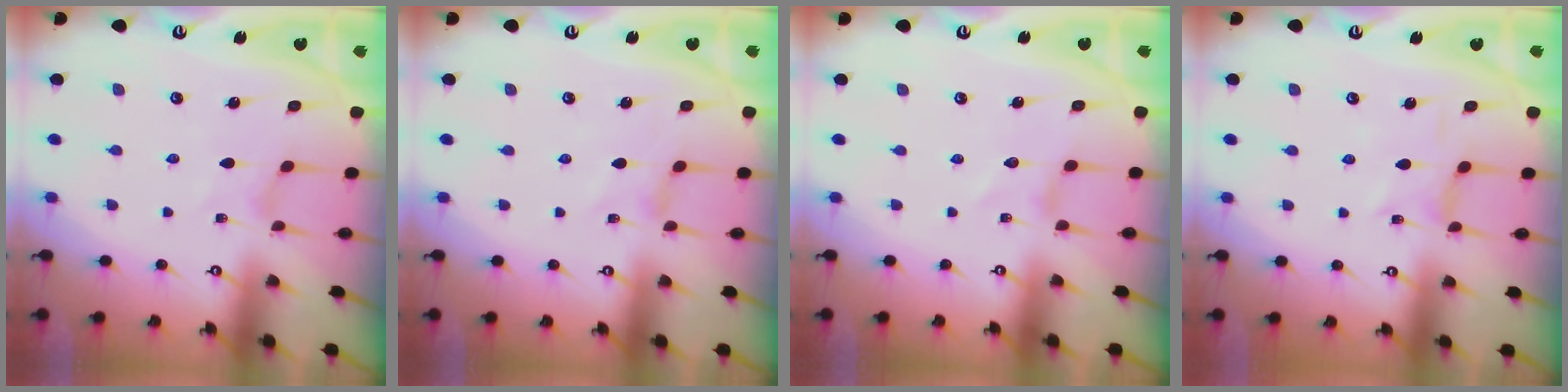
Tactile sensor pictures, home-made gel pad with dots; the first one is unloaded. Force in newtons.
{"total": 0.0}
{"total": 0.0}
{"total": 1.2, "press": 1.2, "slide": 0.4}